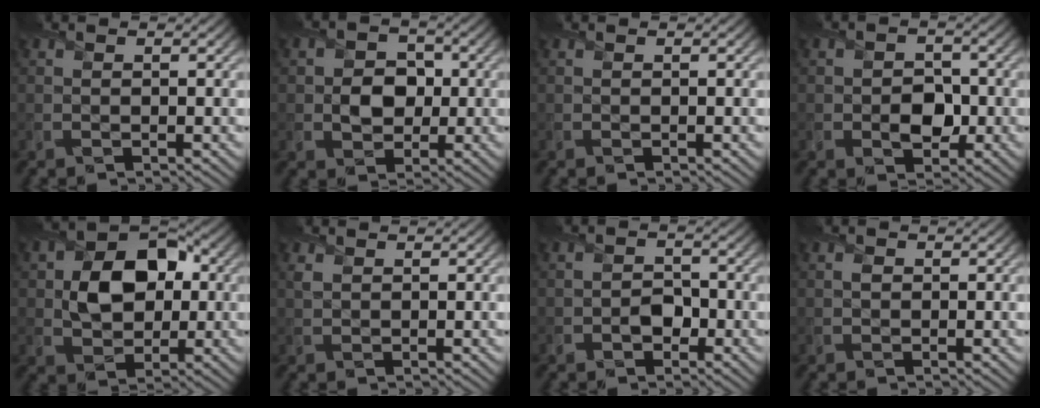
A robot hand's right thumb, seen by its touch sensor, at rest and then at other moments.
{"total": 4.2, "force": [-0.4, 3.6, 2.2], "torque": [-0.041, -0.006, -0.018]}
{"total": 0.0}
{"total": 3.5, "force": [-0.8, 2.7, 2.1], "torque": [-0.028, -0.002, -0.020]}
{"total": 9.1, "force": [0.8, 6.7, 6.2], "torque": [-0.113, 0.009, 0.010]}
{"total": 1.0, "force": [0.6, 0.6, 0.5], "torque": [-0.015, 0.003, 0.014]}
{"total": 2.4, "force": [-1.1, 1.8, 1.2], "torque": [-0.014, 0.001, -0.023]}
{"total": 0.5, "force": [-0.1, 0.5, 0.1], "torque": [-0.002, -0.003, -0.004]}